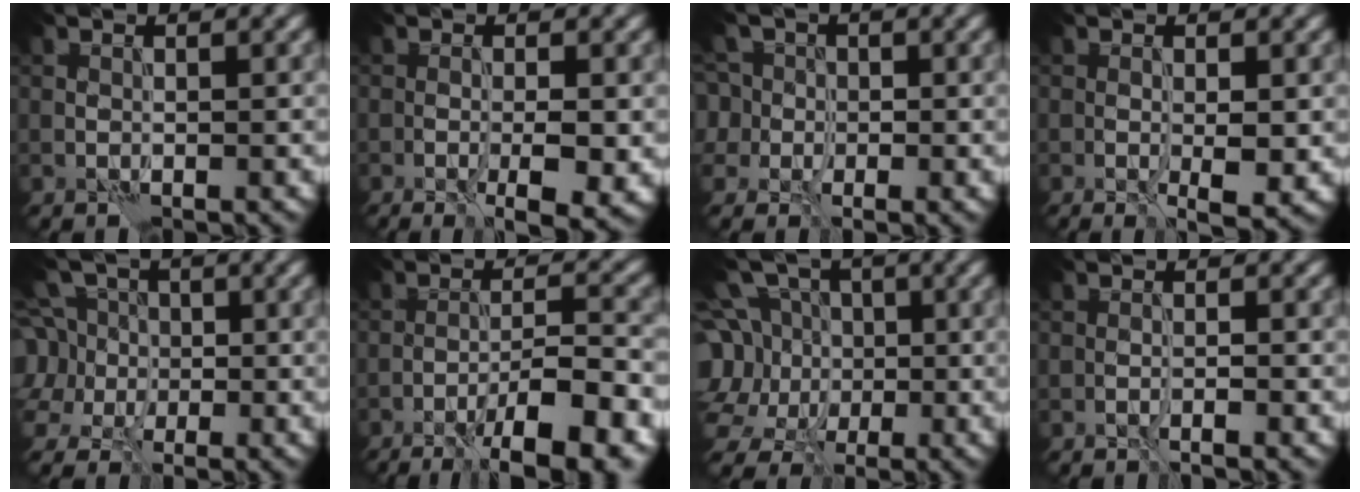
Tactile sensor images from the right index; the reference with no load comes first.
{"total": 4.6, "force": [-1.2, 1.0, 4.3], "torque": [-0.070, -0.010, -0.013]}
{"total": 6.1, "force": [0.7, 5.4, 2.8], "torque": [-0.043, 0.030, -0.035]}
{"total": 3.1, "force": [-0.4, 0.9, 2.9], "torque": [-0.051, -0.011, -0.002]}
{"total": 7.7, "force": [0.4, 6.5, 4.0], "torque": [-0.085, 0.035, -0.037]}
{"total": 9.4, "force": [-5.6, 1.9, 7.3], "torque": [-0.106, 0.009, -0.085]}
{"total": 14.0, "force": [0.6, 12.4, 6.5], "torque": [-0.172, 0.022, -0.018]}
{"total": 1.3, "force": [-0.7, 0.2, 1.0], "torque": [-0.018, 0.001, -0.013]}